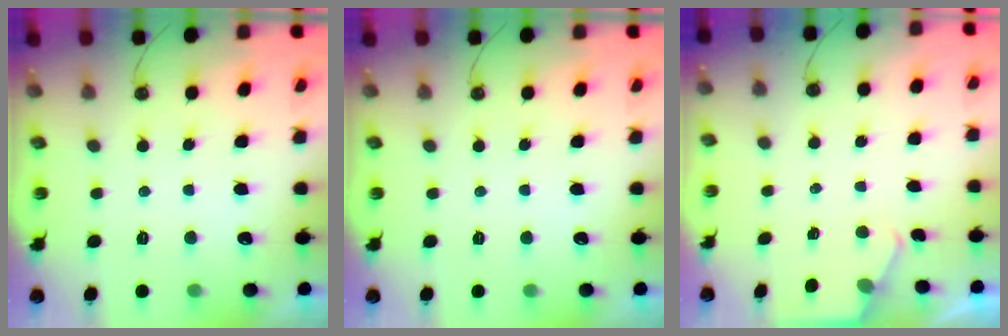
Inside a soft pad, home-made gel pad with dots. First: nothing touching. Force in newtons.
{"total": 0.0}
{"total": 2.3, "press": 2.3, "slide": 0.3}